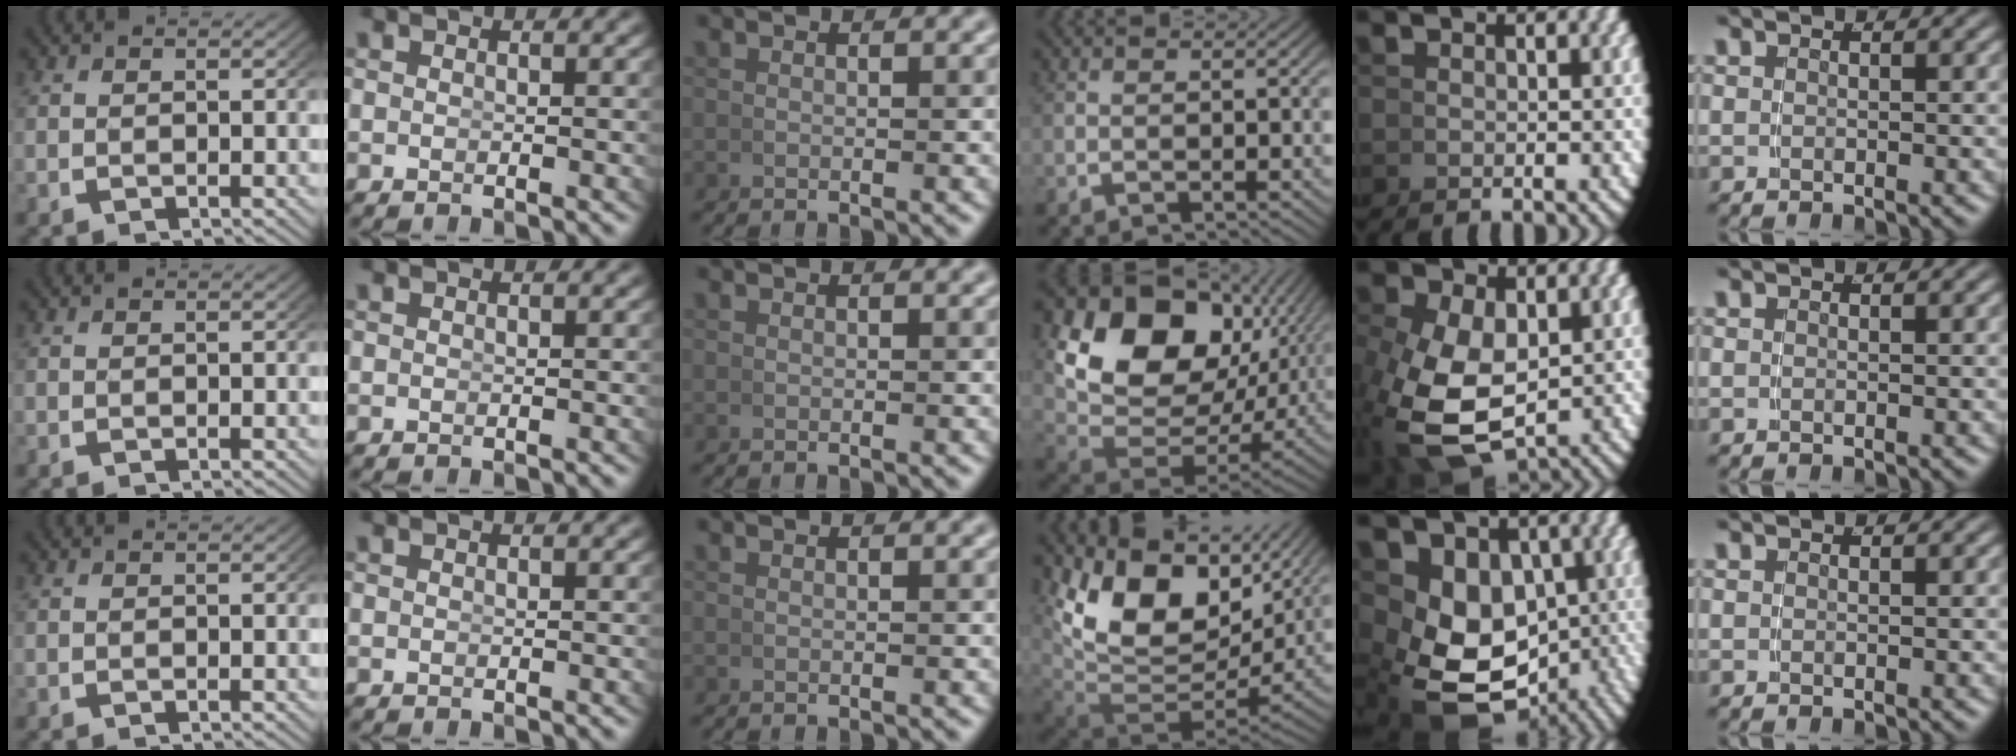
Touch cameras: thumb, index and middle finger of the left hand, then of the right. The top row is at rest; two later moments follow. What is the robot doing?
{"motion": "grasp_and_lifting", "object": "coin"}